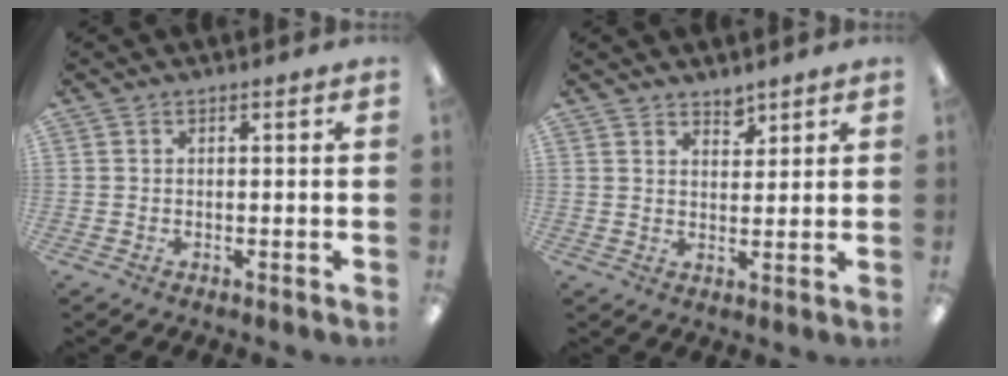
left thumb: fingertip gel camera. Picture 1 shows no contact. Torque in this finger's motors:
{"motor_torque": [-0.12, -0.05, -0.22, -0.27, 0.04]}